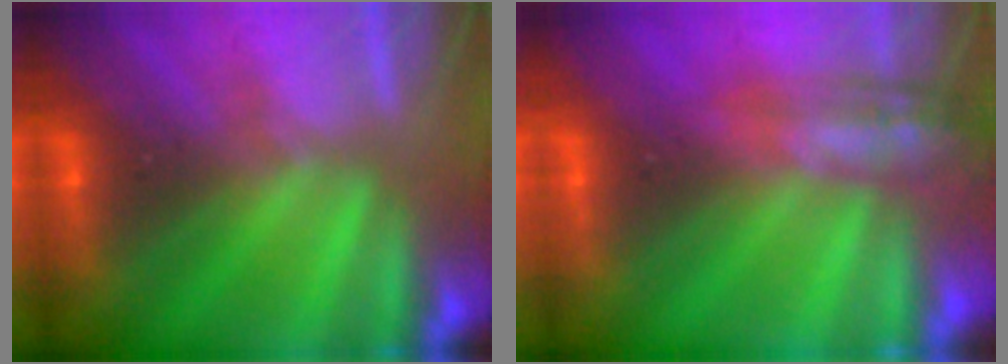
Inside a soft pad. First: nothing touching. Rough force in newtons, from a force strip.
{"total": 2.6}